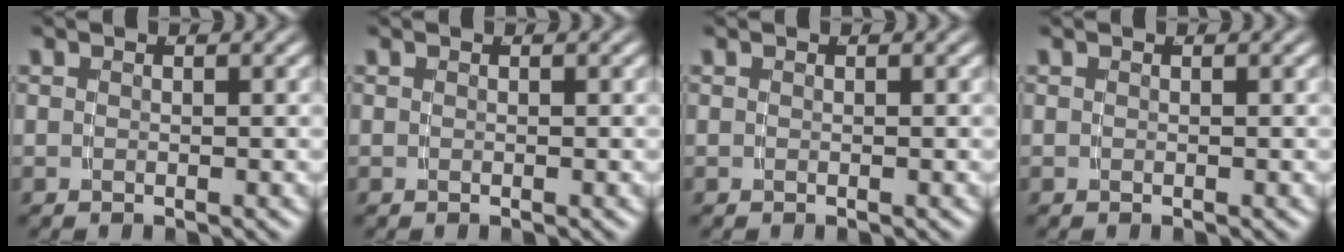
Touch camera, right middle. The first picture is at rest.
{"total": 0.0}
{"total": 0.0}
{"total": 0.0}